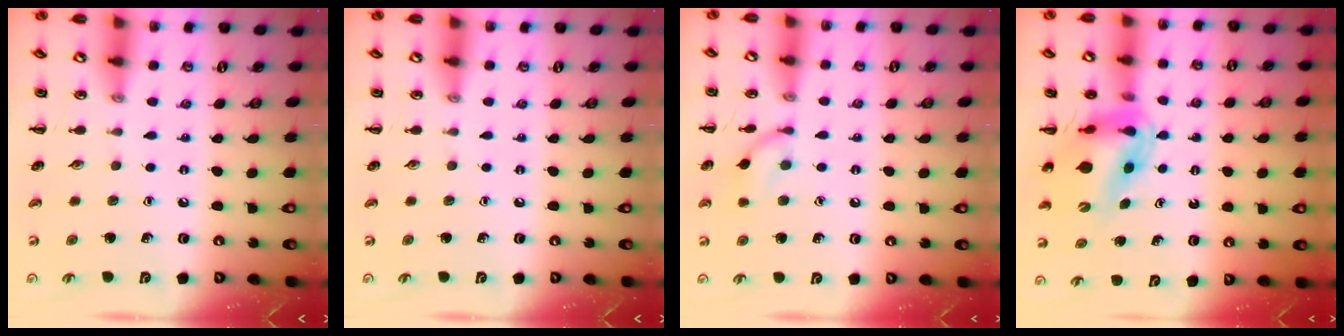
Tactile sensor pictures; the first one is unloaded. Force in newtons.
{"total": 0.0}
{"total": 8.3, "press": 8.2, "slide": 0.7}
{"total": 12.6, "press": 12.0, "slide": 3.8}